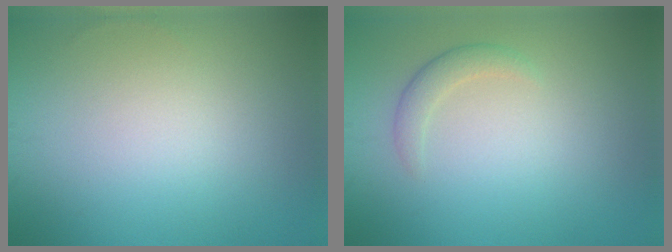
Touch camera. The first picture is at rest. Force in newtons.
{"total": 1.5, "press": 1.5, "slide": 0.1}